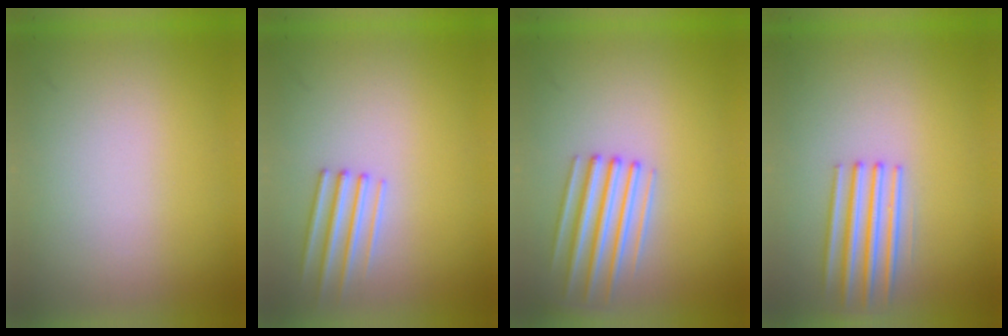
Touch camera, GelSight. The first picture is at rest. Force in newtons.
{"total": 2.4}
{"total": 1.6}
{"total": 3.5}